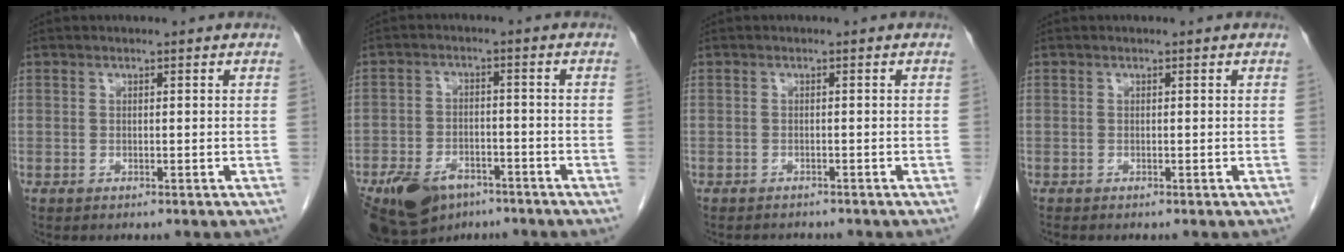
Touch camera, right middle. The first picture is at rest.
{"total": 12.7, "force": [-8.1, 7.3, 6.5], "torque": [-0.134, -0.003, -0.127]}
{"total": 2.4, "force": [-2.3, 0.8, 0.4], "torque": [-0.012, -0.007, -0.030]}
{"total": 0.0}